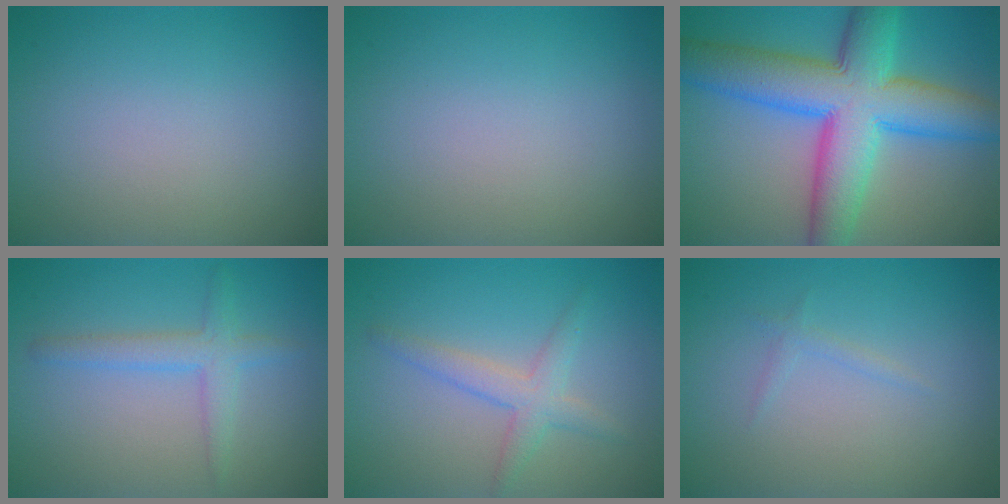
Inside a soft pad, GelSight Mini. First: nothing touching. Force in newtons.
{"total": 0.0}
{"total": 11.6, "press": 11.6, "slide": 0.1}
{"total": 2.6, "press": 2.6, "slide": 0.1}
{"total": 2.6, "press": 2.6, "slide": 0.2}
{"total": 0.7, "press": 0.7, "slide": 0.1}